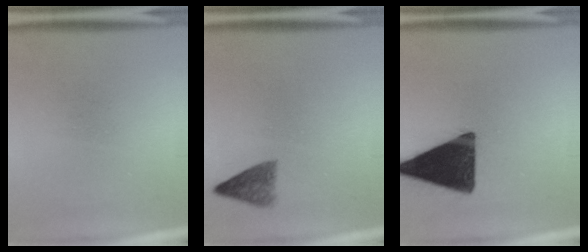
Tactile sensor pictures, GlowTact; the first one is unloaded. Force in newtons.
{"total": 3.5}
{"total": 17.3}